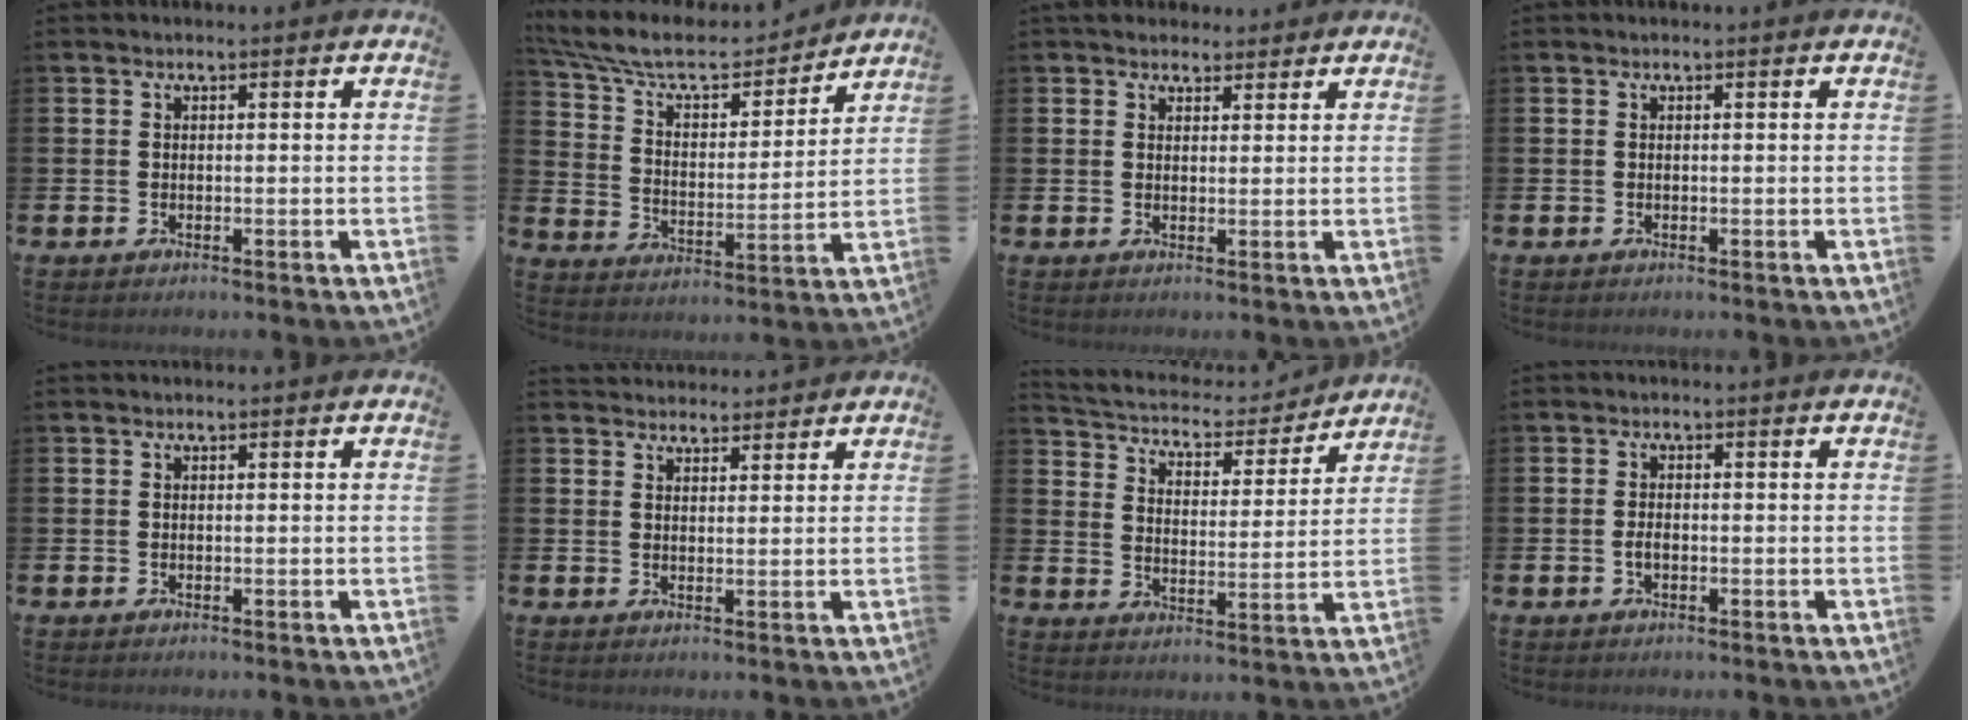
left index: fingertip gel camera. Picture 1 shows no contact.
{"total": 9.7, "force": [8.5, 2.9, 3.7], "torque": [-0.111, -0.056, 0.144]}
{"total": 3.3, "force": [3.0, 1.4, 0.1], "torque": [0.005, -0.010, 0.053]}
{"total": 0.0}
{"total": 0.0}
{"total": 3.0, "force": [2.8, 0.9, -0.2], "torque": [0.008, -0.014, 0.050]}
{"total": 5.5, "force": [5.1, 1.8, 0.7], "torque": [-0.040, -0.046, 0.081]}
{"total": 1.4, "force": [-0.4, 0.8, 1.1], "torque": [-0.016, 0.001, -0.010]}